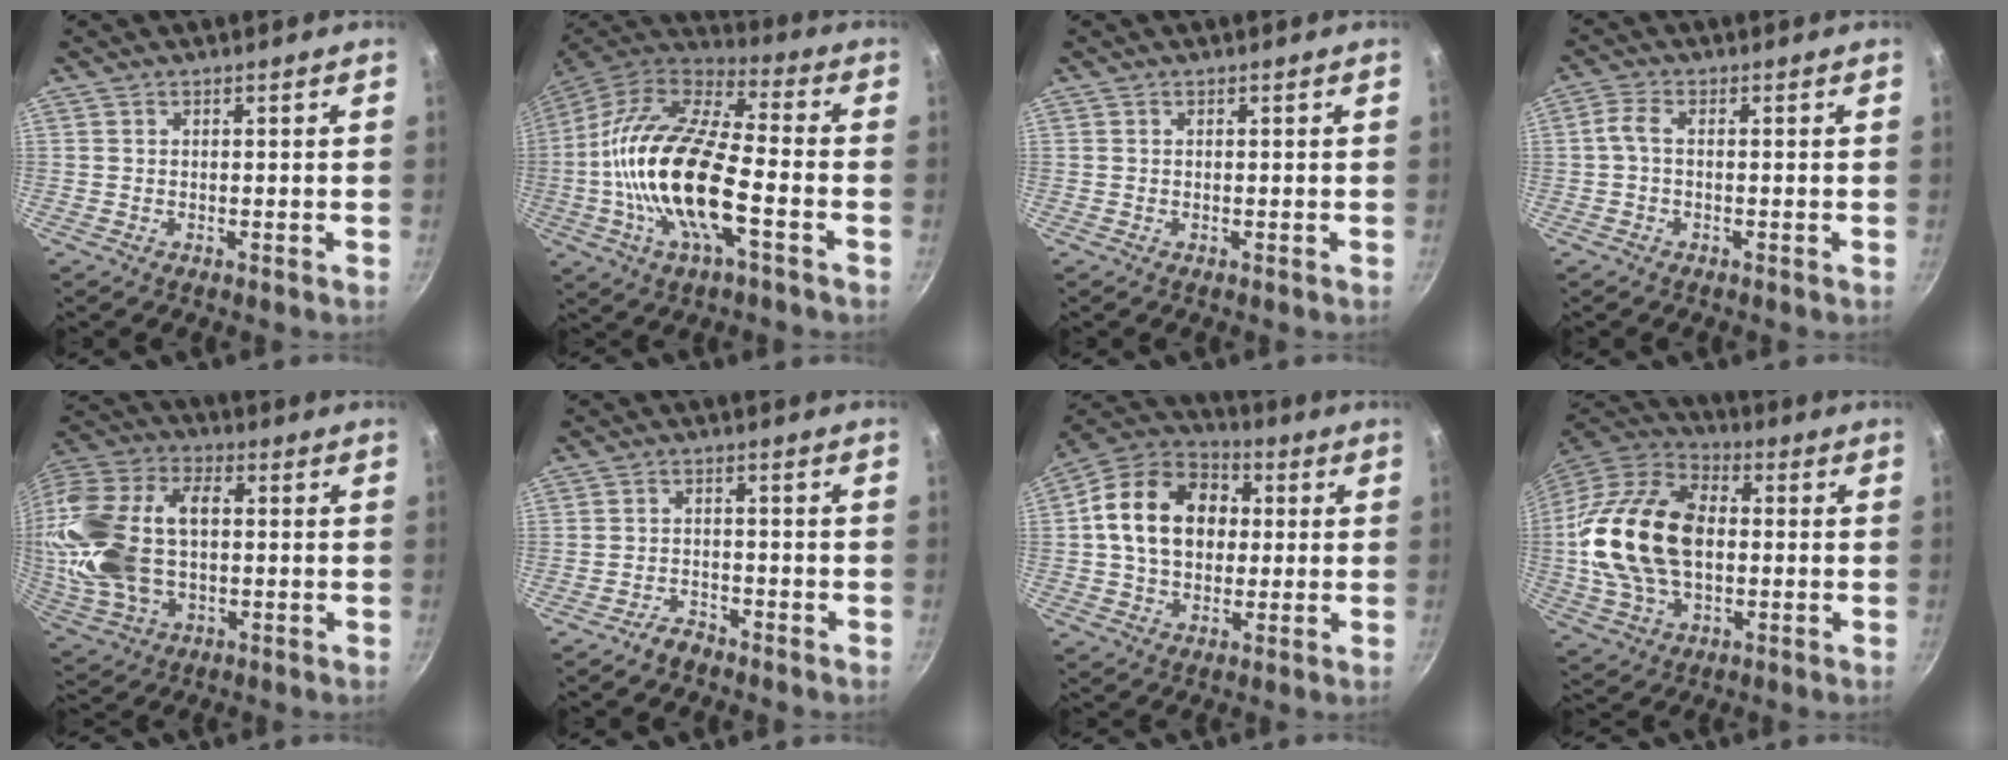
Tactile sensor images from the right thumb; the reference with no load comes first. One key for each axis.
{"total": 21.8, "fx": -4.6, "fy": 8.4, "fz": 19.6, "tx": -0.375, "ty": 0.030, "tz": -0.103}
{"total": 0.0}
{"total": 2.8, "fx": -0.4, "fy": 1.3, "fz": 2.4, "tx": -0.064, "ty": 0.011, "tz": -0.015}
{"total": 23.5, "fx": 0.7, "fy": 14.9, "fz": 18.1, "tx": -0.369, "ty": 0.027, "tz": 0.015}
{"total": 3.0, "fx": -2.6, "fy": 1.4, "fz": 0.7, "tx": -0.003, "ty": 0.031, "tz": -0.043}
{"total": 17.8, "fx": 2.2, "fy": 13.3, "fz": 11.5, "tx": -0.171, "ty": 0.028, "tz": 0.023}
{"total": 23.1, "fx": 0.4, "fy": 15.1, "fz": 17.6, "tx": -0.319, "ty": 0.029, "tz": 0.002}